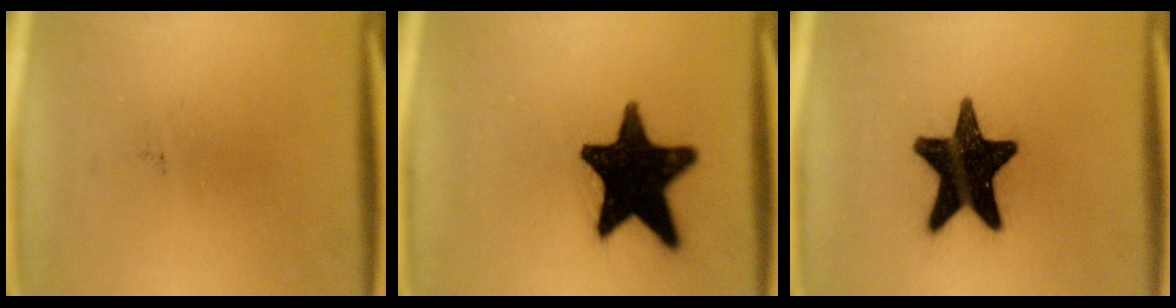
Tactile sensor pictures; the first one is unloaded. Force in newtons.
{"total": 18.5}
{"total": 18.6}